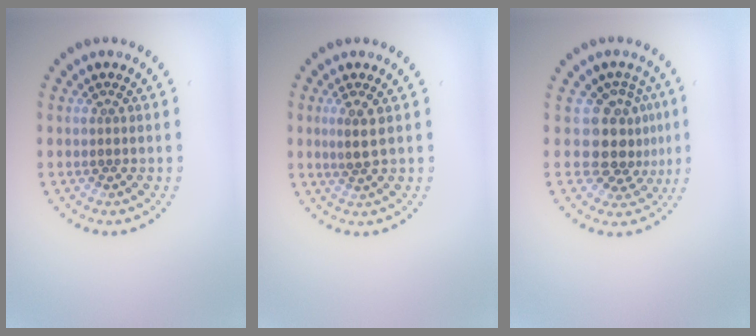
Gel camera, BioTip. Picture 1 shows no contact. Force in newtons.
{"total": 1.8, "press": 1.6, "slide": 0.9}
{"total": 4.1, "press": 3.3, "slide": 2.5}